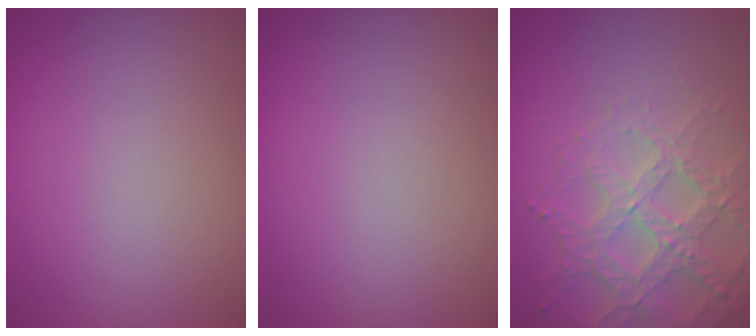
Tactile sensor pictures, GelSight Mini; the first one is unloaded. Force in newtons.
{"total": 0.0}
{"total": 4.7, "press": 4.1, "slide": 2.2}